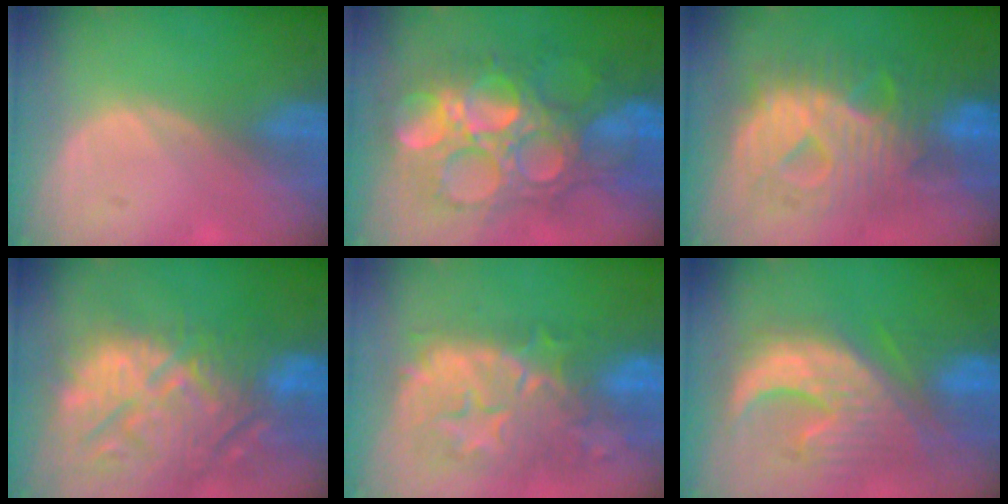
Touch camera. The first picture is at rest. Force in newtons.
{"total": 13.6, "press": 13.5, "slide": 1.5}
{"total": 12.1, "press": 12.0, "slide": 1.4}
{"total": 15.2, "press": 12.9, "slide": 8.0}
{"total": 12.7, "press": 11.4, "slide": 5.6}
{"total": 12.6, "press": 11.1, "slide": 6.0}